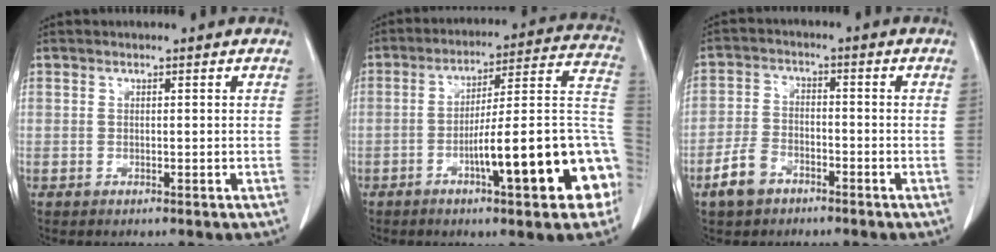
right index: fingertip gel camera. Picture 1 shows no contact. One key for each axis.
{"total": 19.4, "fx": -7.1, "fy": 2.2, "fz": 18.0, "tx": -0.183, "ty": 0.031, "tz": -0.094}
{"total": 5.8, "fx": -3.8, "fy": 3.5, "fz": 2.7, "tx": -0.066, "ty": 0.006, "tz": -0.068}